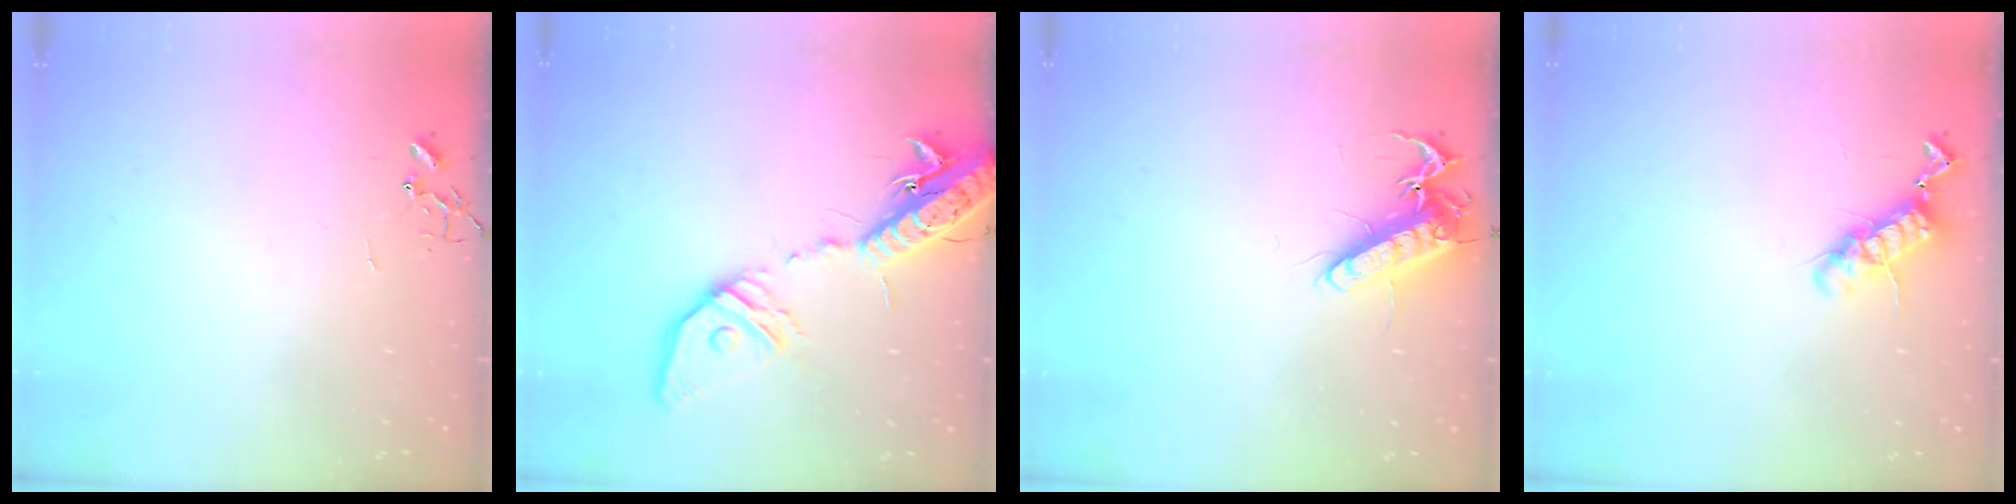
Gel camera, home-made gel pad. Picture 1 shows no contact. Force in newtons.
{"total": 22.2, "press": 21.7, "slide": 4.7}
{"total": 13.6, "press": 13.5, "slide": 1.8}
{"total": 11.5, "press": 11.4, "slide": 1.2}